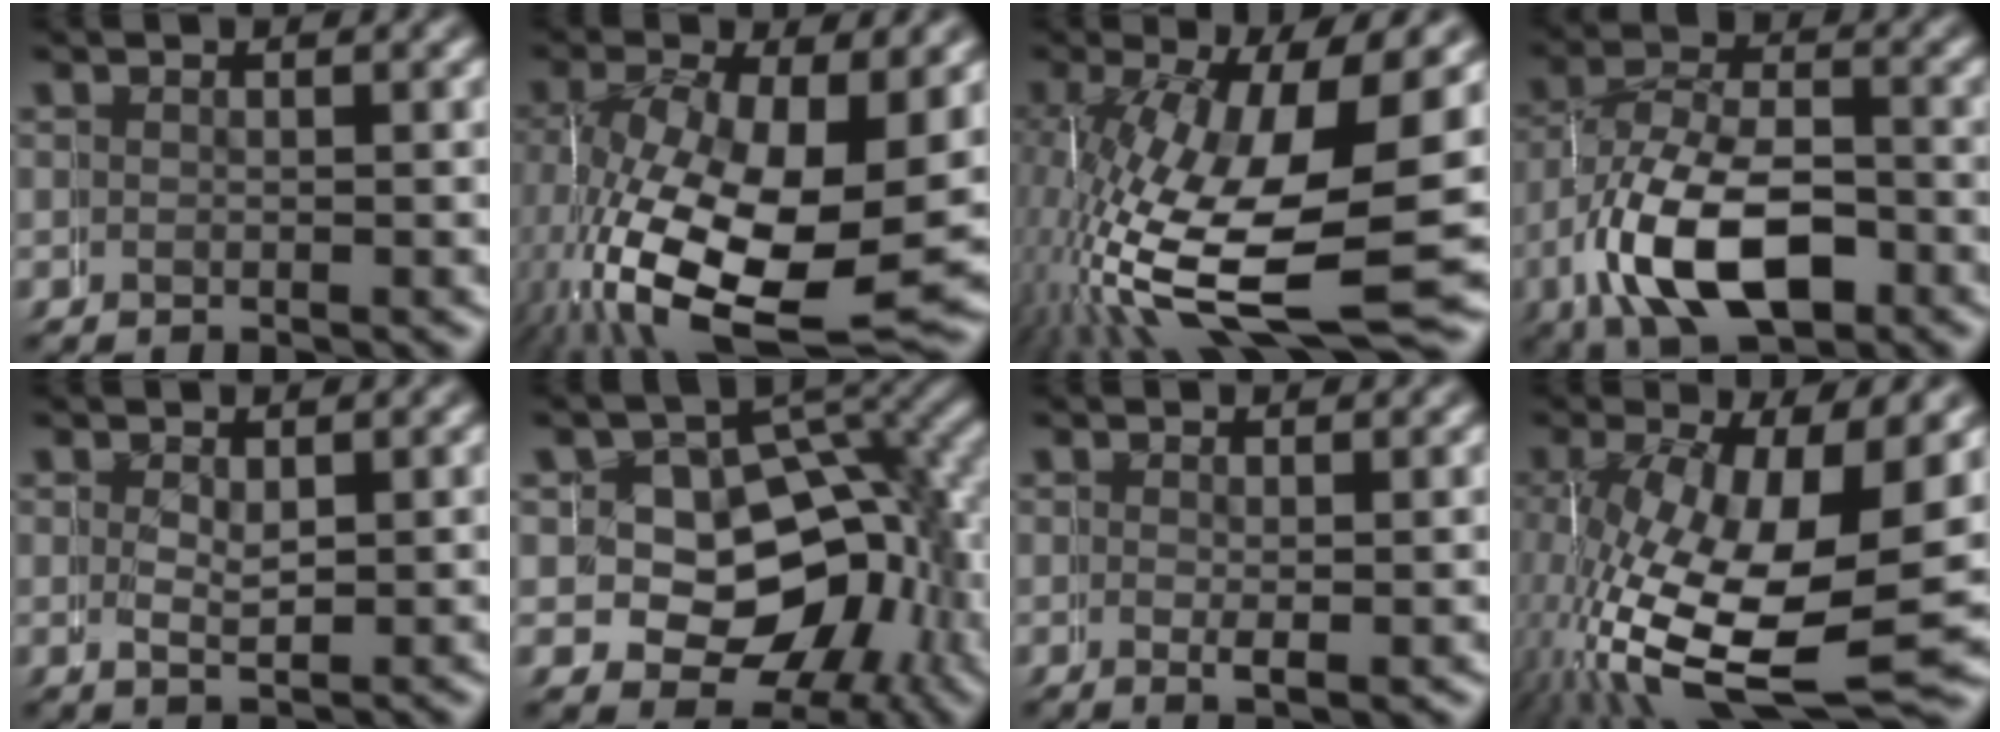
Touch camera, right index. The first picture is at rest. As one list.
[{"total": 12.1, "force": [-1.7, 7.2, 9.5], "torque": [-0.213, -0.076, 0.014]}, {"total": 12.1, "force": [-2.5, 5.7, 10.3], "torque": [-0.211, -0.050, -0.006]}, {"total": 8.3, "force": [-2.3, 5.6, 5.7], "torque": [-0.121, -0.039, -0.019]}, {"total": 1.4, "force": [1.3, 0.3, -0.3], "torque": [0.001, -0.007, 0.028]}, {"total": 9.9, "force": [-0.3, 8.6, 4.9], "torque": [-0.077, -0.050, 0.007]}, {"total": 1.4, "force": [0.3, 0.2, 1.3], "torque": [-0.014, 0.000, 0.010]}, {"total": 12.0, "force": [-1.2, 6.4, 10.1], "torque": [-0.221, -0.066, 0.025]}]